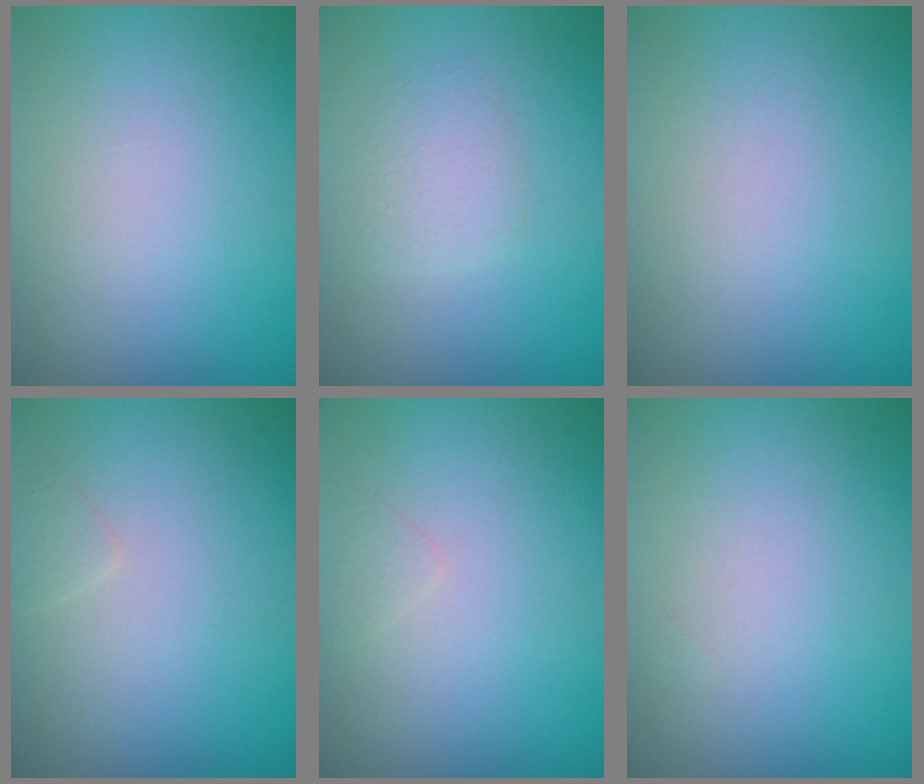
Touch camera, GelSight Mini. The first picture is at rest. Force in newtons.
{"total": 1.6, "press": 1.6, "slide": 0.1}
{"total": 0.0}
{"total": 0.6, "press": 0.6, "slide": 0.0}
{"total": 0.6, "press": 0.6, "slide": 0.0}
{"total": 0.0}